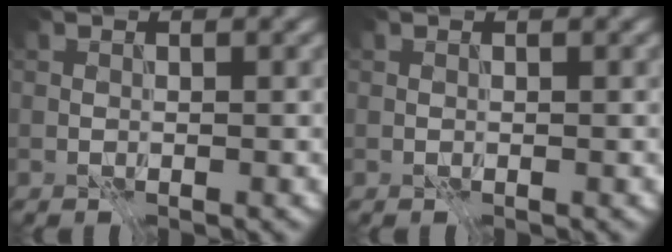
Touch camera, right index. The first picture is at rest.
{"total": 0.0}